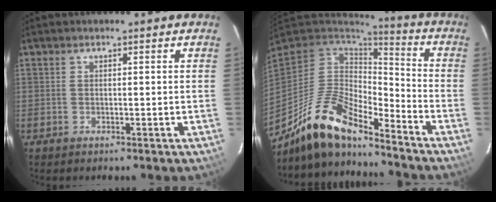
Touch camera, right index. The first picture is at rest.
{"total": 16.1, "force": [-12.6, 4.4, 8.9], "torque": [-0.178, -0.017, -0.239]}